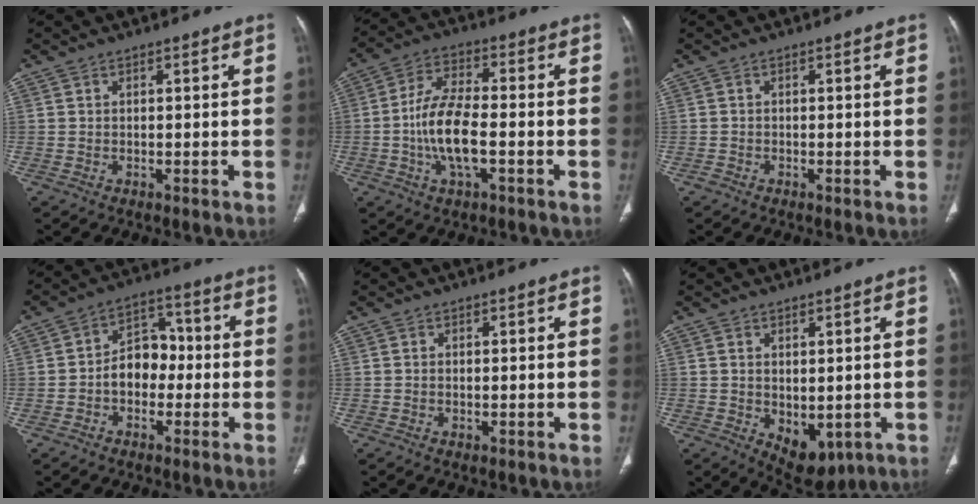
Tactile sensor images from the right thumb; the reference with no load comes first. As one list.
[{"total": 10.8, "force": [-2.4, 4.2, 9.6], "torque": [-0.192, 0.019, -0.050]}, {"total": 0.6, "force": [-0.4, 0.3, 0.3], "torque": [-0.004, 0.000, -0.011]}, {"total": 8.1, "force": [-1.4, 6.1, 5.2], "torque": [-0.044, 0.037, -0.037]}, {"total": 0.0}, {"total": 7.4, "force": [-1.5, 4.5, 5.6], "torque": [-0.058, -0.007, 0.002]}]